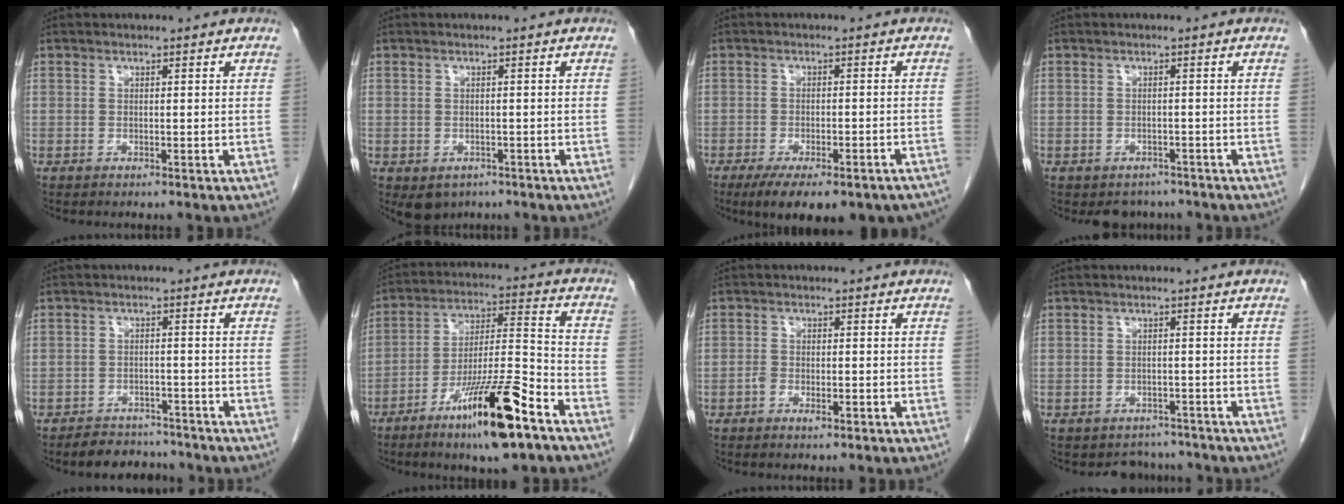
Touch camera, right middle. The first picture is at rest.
{"total": 3.7, "force": [-2.1, 2.7, 1.3], "torque": [-0.014, -0.001, -0.022]}
{"total": 15.3, "force": [-11.9, 4.4, 8.6], "torque": [-0.104, -0.003, -0.151]}
{"total": 3.6, "force": [-3.0, 1.9, 0.2], "torque": [0.000, 0.006, -0.041]}
{"total": 5.5, "force": [-4.9, 2.3, 0.5], "torque": [0.002, 0.003, -0.073]}
{"total": 16.1, "force": [-9.6, 1.6, 12.8], "torque": [-0.230, -0.020, -0.165]}
{"total": 2.6, "force": [-1.4, 1.0, 1.9], "torque": [-0.029, 0.004, -0.020]}
{"total": 3.9, "force": [-3.4, 1.9, -0.4], "torque": [0.008, 0.010, -0.047]}